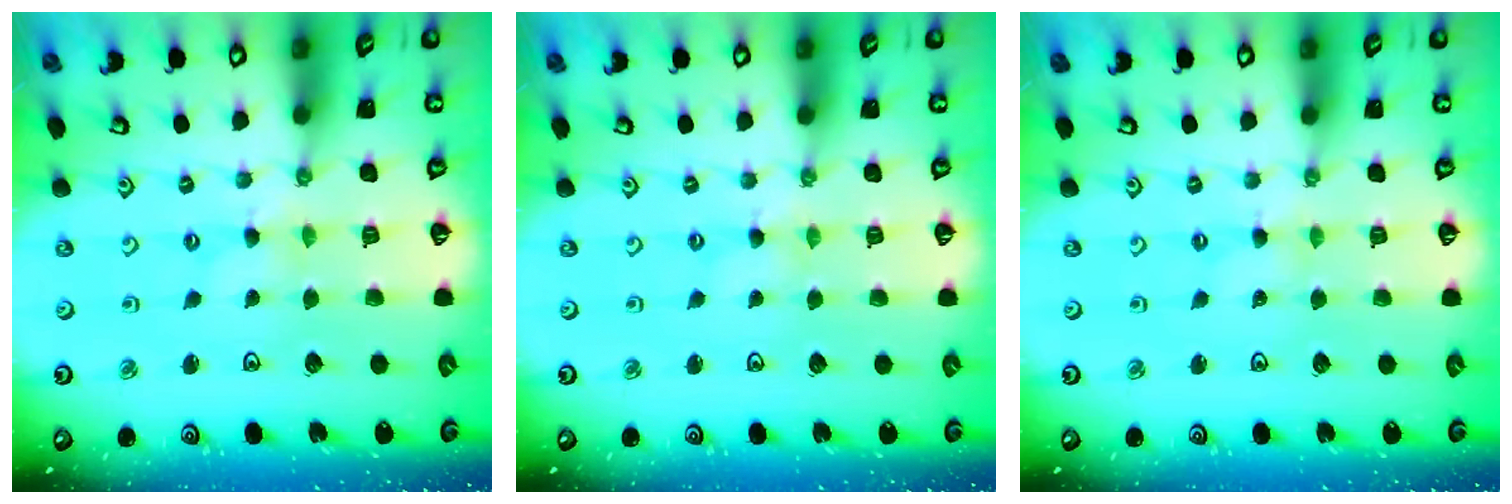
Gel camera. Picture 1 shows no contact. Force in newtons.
{"total": 0.0}
{"total": 0.8, "press": 0.8, "slide": 0.1}